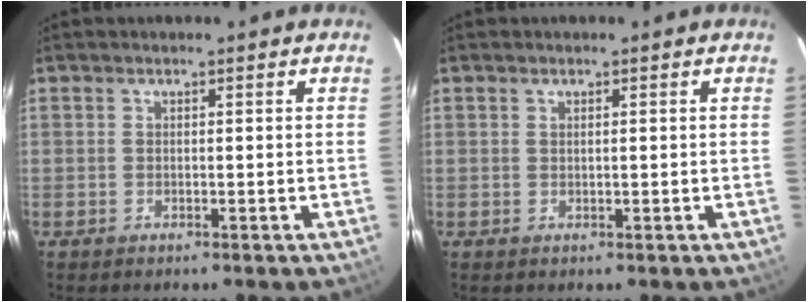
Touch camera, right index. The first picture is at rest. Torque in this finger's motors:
{"motor_torque": [-0.33, -0.02, -0.04, -0.01]}